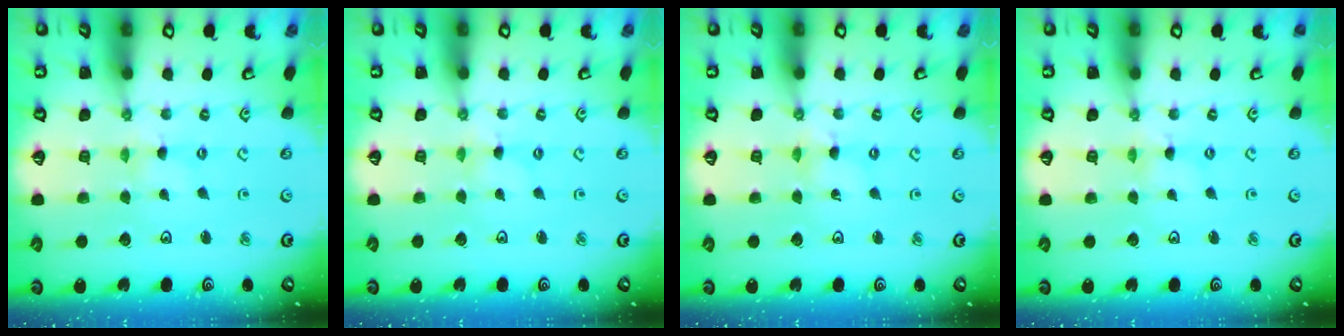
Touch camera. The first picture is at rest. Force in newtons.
{"total": 0.0}
{"total": 0.9, "press": 0.9, "slide": 0.2}
{"total": 0.7, "press": 0.7, "slide": 0.1}